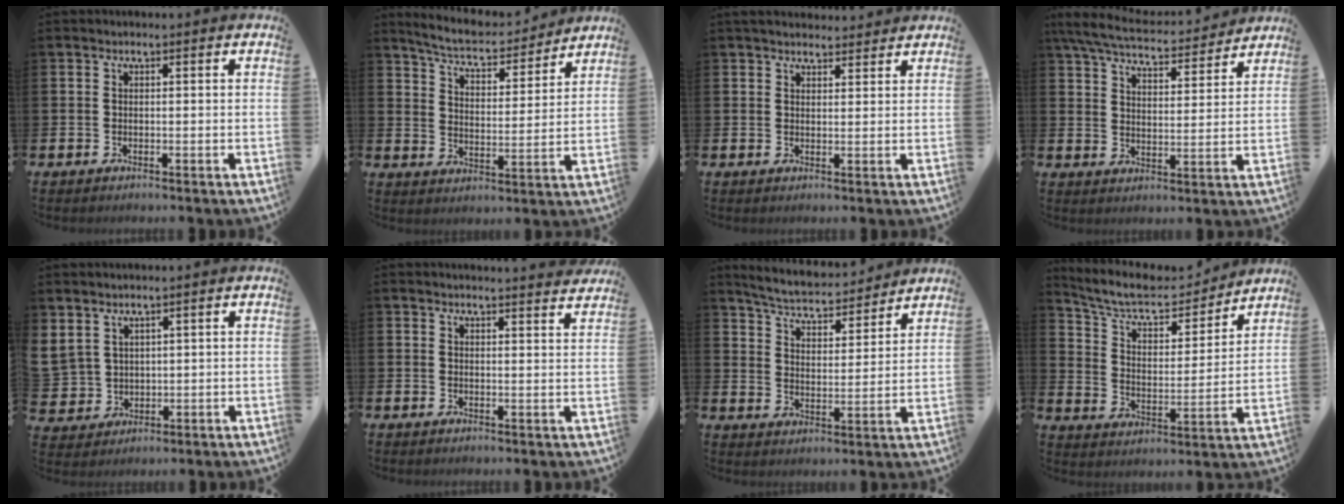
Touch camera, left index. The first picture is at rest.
{"total": 7.0, "force": [6.7, 0.8, 2.0], "torque": [-0.058, -0.048, 0.112]}
{"total": 3.0, "force": [2.8, 0.8, 0.3], "torque": [0.003, -0.016, 0.049]}
{"total": 7.1, "force": [6.5, 1.4, 2.3], "torque": [-0.064, -0.042, 0.112]}
{"total": 3.7, "force": [3.0, 2.1, 0.4], "torque": [-0.017, -0.010, 0.054]}
{"total": 2.7, "force": [2.6, -0.2, -0.1], "torque": [0.012, -0.022, 0.045]}
{"total": 5.9, "force": [5.7, 0.9, 1.3], "torque": [-0.051, -0.042, 0.096]}
{"total": 9.3, "force": [8.2, 2.9, 3.4], "torque": [-0.089, -0.058, 0.136]}